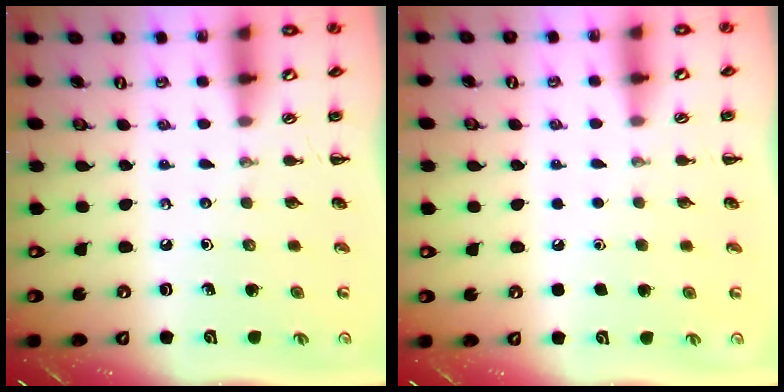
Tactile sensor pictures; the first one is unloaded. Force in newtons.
{"total": 1.8, "press": 1.8, "slide": 0.1}